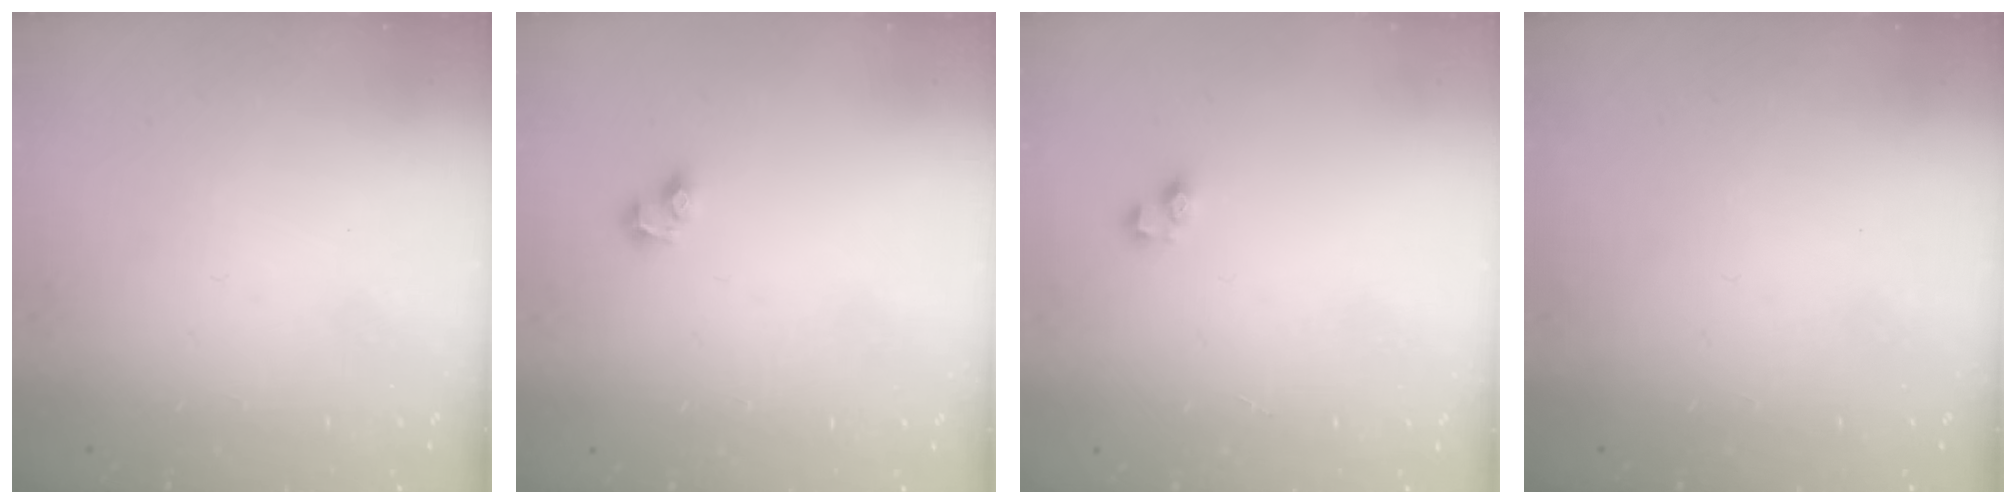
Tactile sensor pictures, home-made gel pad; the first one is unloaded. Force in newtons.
{"total": 2.7, "press": 2.5, "slide": 1.2}
{"total": 4.0, "press": 3.9, "slide": 0.5}
{"total": 0.0}